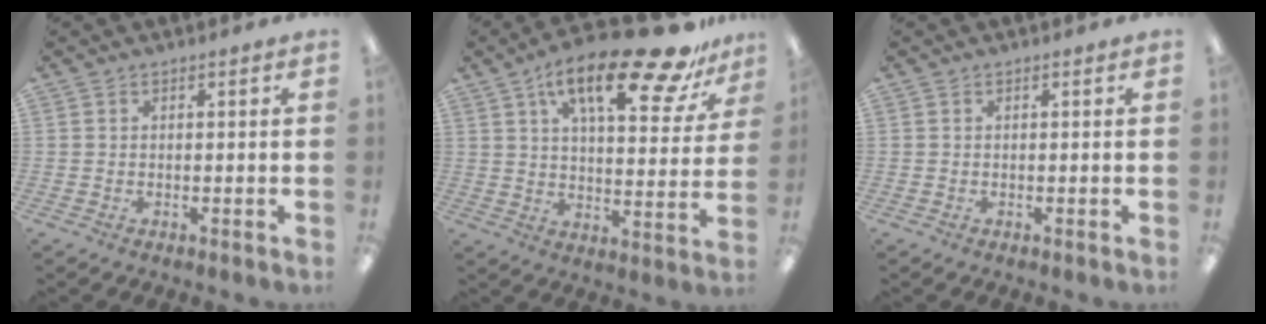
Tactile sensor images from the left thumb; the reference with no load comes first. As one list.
[{"total": 22.7, "force": [13.9, 8.1, 16.0], "torque": [-0.235, -0.077, 0.221]}, {"total": 0.0}]